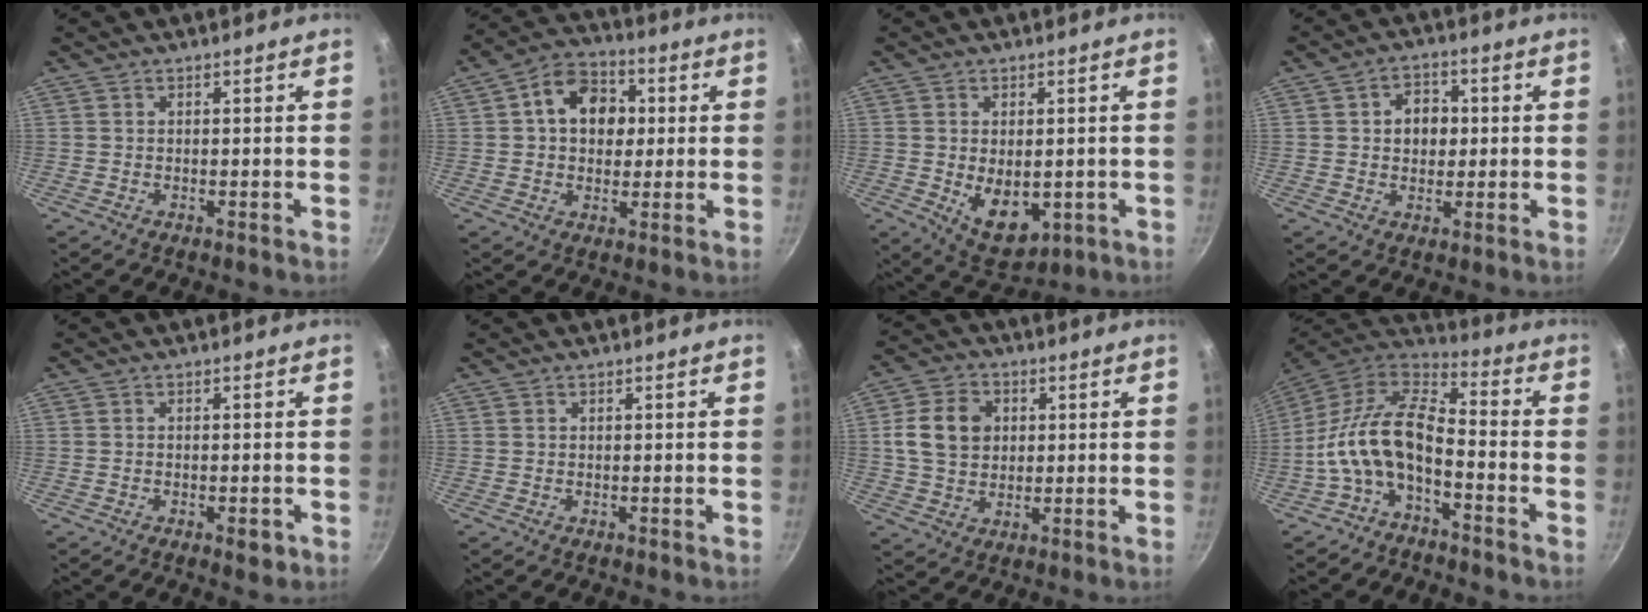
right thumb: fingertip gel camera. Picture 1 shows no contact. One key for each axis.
{"total": 11.6, "fx": 1.9, "fy": 8.8, "fz": 7.2, "tx": -0.075, "ty": 0.014, "tz": 0.016}
{"total": 9.2, "fx": -1.1, "fy": 5.8, "fz": 7.0, "tx": -0.091, "ty": -0.014, "tz": 0.006}
{"total": 6.1, "fx": 0.6, "fy": 4.9, "fz": 3.6, "tx": -0.026, "ty": 0.005, "tz": 0.003}
{"total": 2.6, "fx": -1.1, "fy": 1.1, "fz": 2.0, "tx": -0.029, "ty": 0.005, "tz": -0.013}
{"total": 0.0}
{"total": 10.3, "fx": 1.9, "fy": 8.2, "fz": 6.1, "tx": -0.091, "ty": 0.006, "tz": 0.028}
{"total": 14.0, "fx": -4.2, "fy": 7.2, "fz": 11.3, "tx": -0.221, "ty": 0.056, "tz": -0.094}